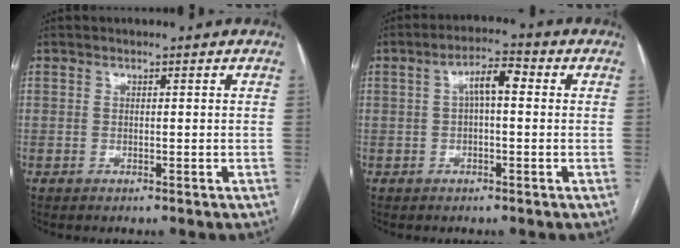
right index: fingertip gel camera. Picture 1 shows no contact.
{"total": 4.8, "force": [0.7, 1.4, 4.6], "torque": [-0.082, 0.022, 0.010]}